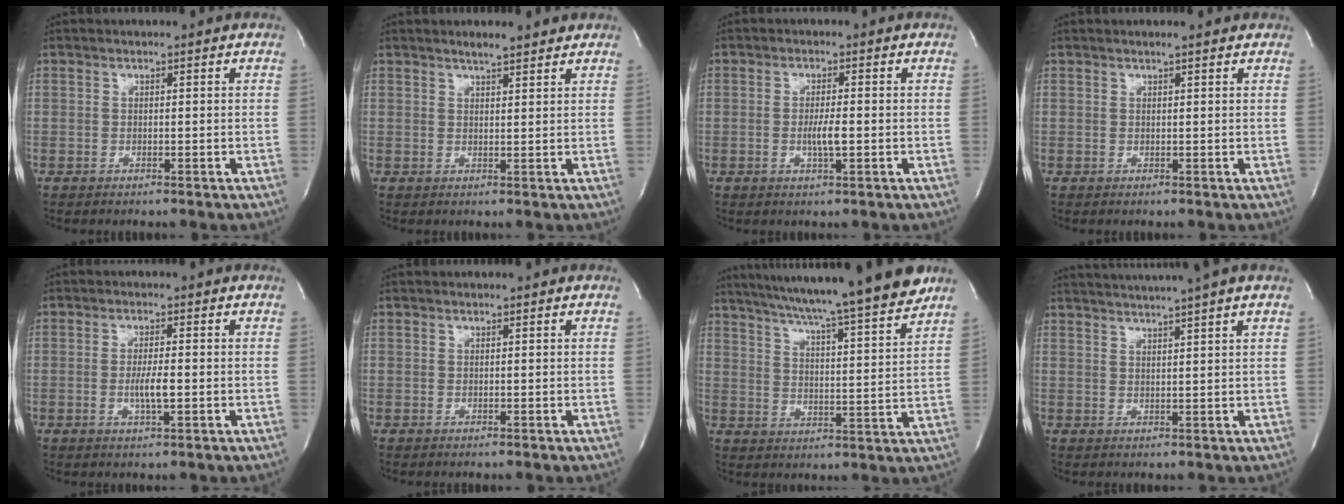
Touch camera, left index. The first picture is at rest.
{"total": 3.4, "force": [3.0, 0.4, 1.6], "torque": [-0.029, 0.008, 0.044]}
{"total": 2.8, "force": [-0.5, -0.3, 2.7], "torque": [-0.054, -0.008, -0.010]}
{"total": 2.2, "force": [1.8, 0.3, 1.1], "torque": [-0.017, 0.012, 0.021]}
{"total": 3.4, "force": [-0.8, 0.3, 3.3], "torque": [-0.066, -0.006, -0.014]}
{"total": 0.0}
{"total": 20.3, "force": [17.8, -1.0, 9.8], "torque": [-0.159, -0.029, 0.248]}
{"total": 9.8, "force": [8.3, -1.4, 4.9], "torque": [-0.082, 0.016, 0.107]}